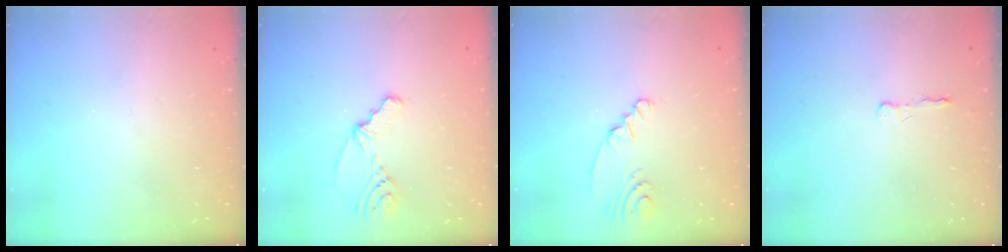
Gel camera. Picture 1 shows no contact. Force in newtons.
{"total": 4.6, "press": 2.9, "slide": 3.6}
{"total": 2.9, "press": 2.7, "slide": 0.9}
{"total": 2.2, "press": 2.2, "slide": 0.4}